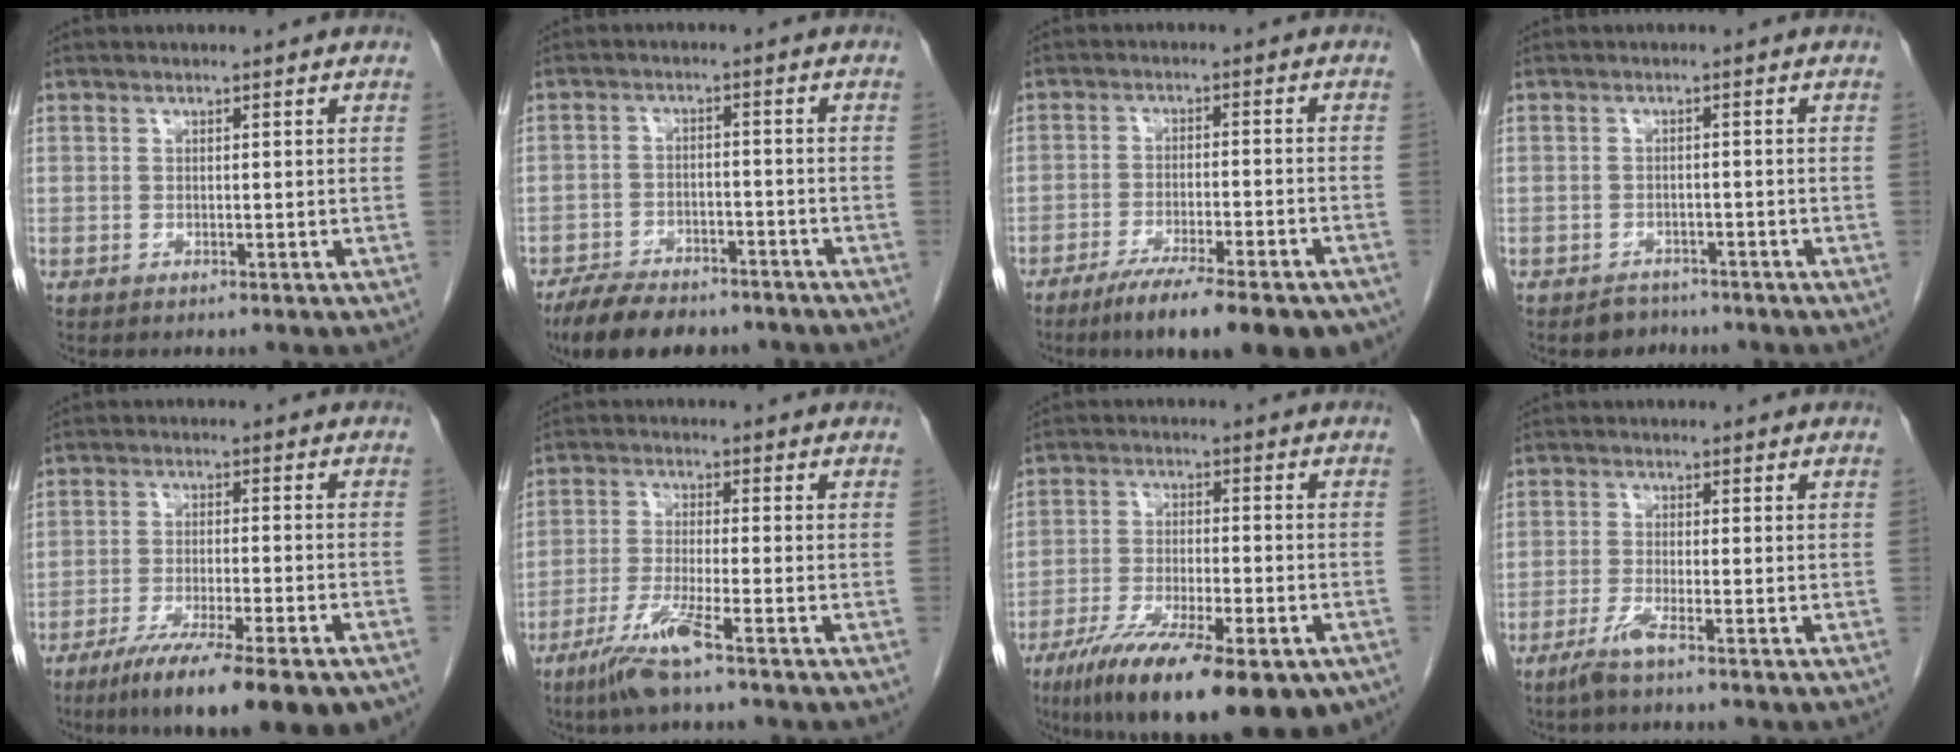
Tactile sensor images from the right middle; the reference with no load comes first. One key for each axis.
{"total": 11.0, "fx": -9.0, "fy": 4.1, "fz": 5.0, "tx": -0.080, "ty": -0.009, "tz": -0.139}
{"total": 16.1, "fx": -12.3, "fy": 2.7, "fz": 10.0, "tx": -0.107, "ty": -0.010, "tz": -0.179}
{"total": 2.5, "fx": -2.0, "fy": 1.4, "fz": -0.1, "tx": -0.010, "ty": 0.003, "tz": -0.029}
{"total": 15.9, "fx": -11.2, "fy": 1.7, "fz": 11.1, "tx": -0.137, "ty": -0.035, "tz": -0.173}
{"total": 6.5, "fx": -4.1, "fy": -0.5, "fz": 5.0, "tx": -0.102, "ty": -0.017, "tz": -0.083}
{"total": 20.0, "fx": -13.1, "fy": 4.6, "fz": 14.5, "tx": -0.206, "ty": -0.036, "tz": -0.202}
{"total": 2.8, "fx": -1.9, "fy": -0.4, "fz": 2.0, "tx": -0.047, "ty": -0.007, "tz": -0.045}